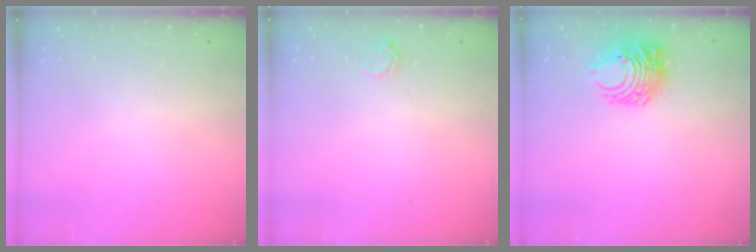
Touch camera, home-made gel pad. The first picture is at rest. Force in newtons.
{"total": 2.9, "press": 2.9, "slide": 0.3}
{"total": 8.8, "press": 8.8, "slide": 0.8}